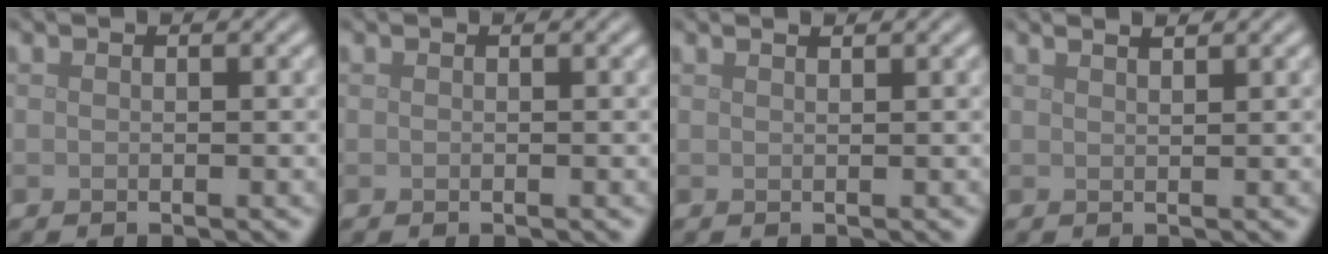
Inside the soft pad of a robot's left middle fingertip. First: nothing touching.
{"total": 0.0}
{"total": 0.8, "force": [0.7, 0.2, 0.4], "torque": [-0.003, -0.001, 0.005]}
{"total": 2.2, "force": [1.7, 0.8, 1.2], "torque": [0.001, 0.006, -0.001]}